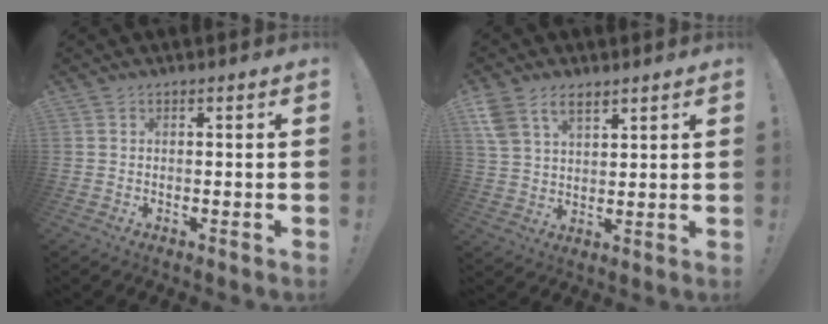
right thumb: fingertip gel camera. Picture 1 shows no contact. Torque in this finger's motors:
{"motor_torque": [0.20, 2.40, 0.68, 0.53, 0.03]}